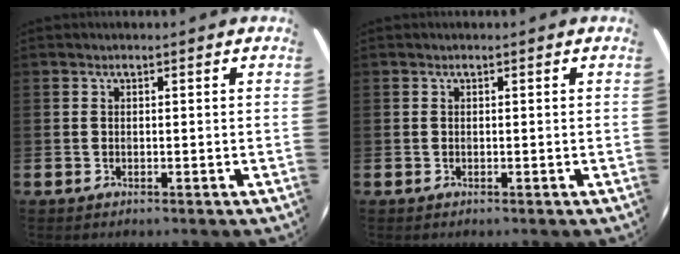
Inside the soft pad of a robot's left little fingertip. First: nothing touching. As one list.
[{"total": 0.0}]